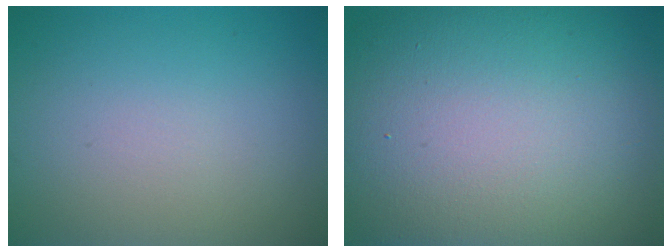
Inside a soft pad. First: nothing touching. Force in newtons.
{"total": 18.2, "press": 18.1, "slide": 0.8}